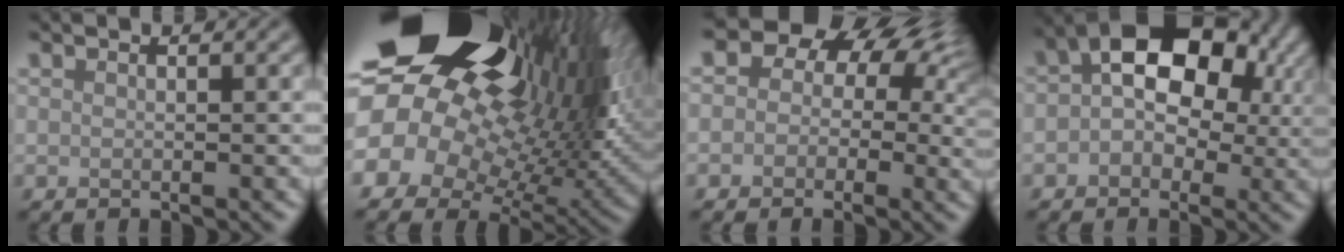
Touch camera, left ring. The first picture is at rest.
{"total": 21.1, "force": [7.0, 13.4, 14.7], "torque": [-0.258, 0.005, 0.123]}
{"total": 8.5, "force": [2.4, 6.6, 4.8], "torque": [-0.040, 0.032, -0.005]}
{"total": 10.1, "force": [1.9, 6.8, 7.3], "torque": [-0.093, 0.021, 0.013]}